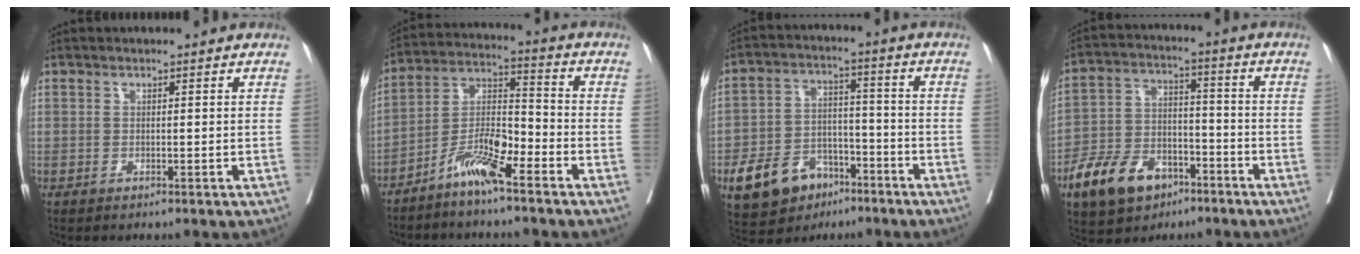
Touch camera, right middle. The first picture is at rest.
{"total": 8.4, "force": [-5.8, 1.2, 6.0], "torque": [-0.123, -0.001, -0.115]}
{"total": 11.3, "force": [-6.5, 7.4, 5.6], "torque": [-0.105, 0.010, -0.105]}
{"total": 11.6, "force": [-7.0, 7.0, 6.1], "torque": [-0.121, 0.008, -0.120]}